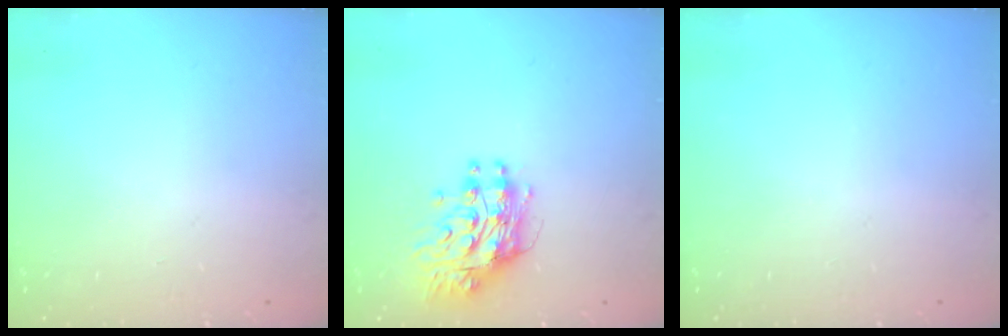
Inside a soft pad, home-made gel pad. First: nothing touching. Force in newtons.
{"total": 10.4, "press": 10.4, "slide": 0.9}
{"total": 0.0}